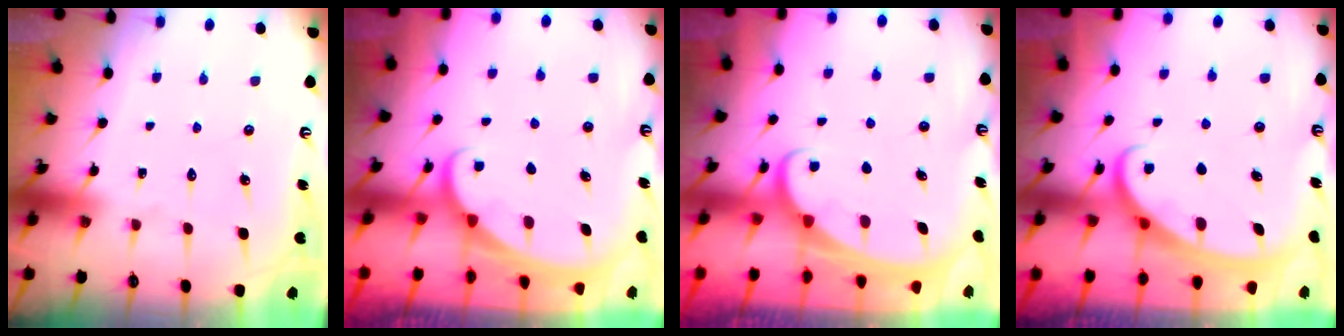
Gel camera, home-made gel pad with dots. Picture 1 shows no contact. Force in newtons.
{"total": 1.8, "press": 1.8, "slide": 0.1}
{"total": 2.0, "press": 2.0, "slide": 0.1}
{"total": 2.7, "press": 2.7, "slide": 0.4}